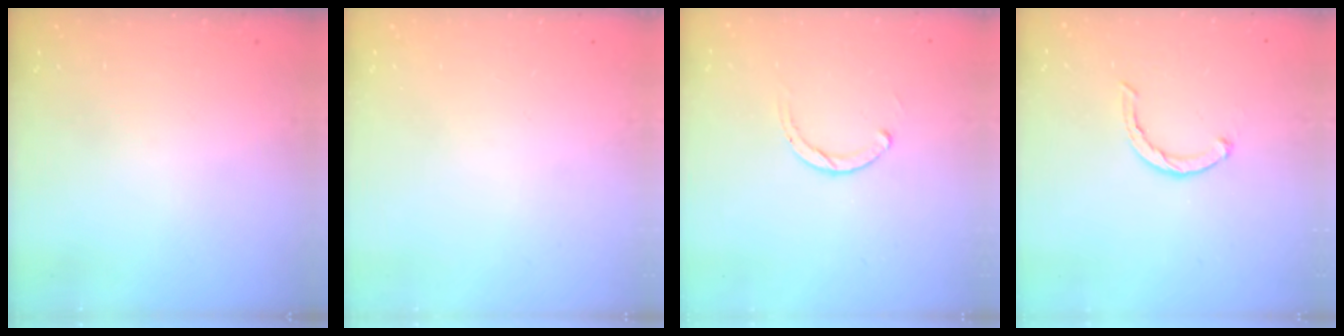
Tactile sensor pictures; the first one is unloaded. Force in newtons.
{"total": 0.0}
{"total": 1.8, "press": 1.8, "slide": 0.2}
{"total": 2.7, "press": 2.7, "slide": 0.4}